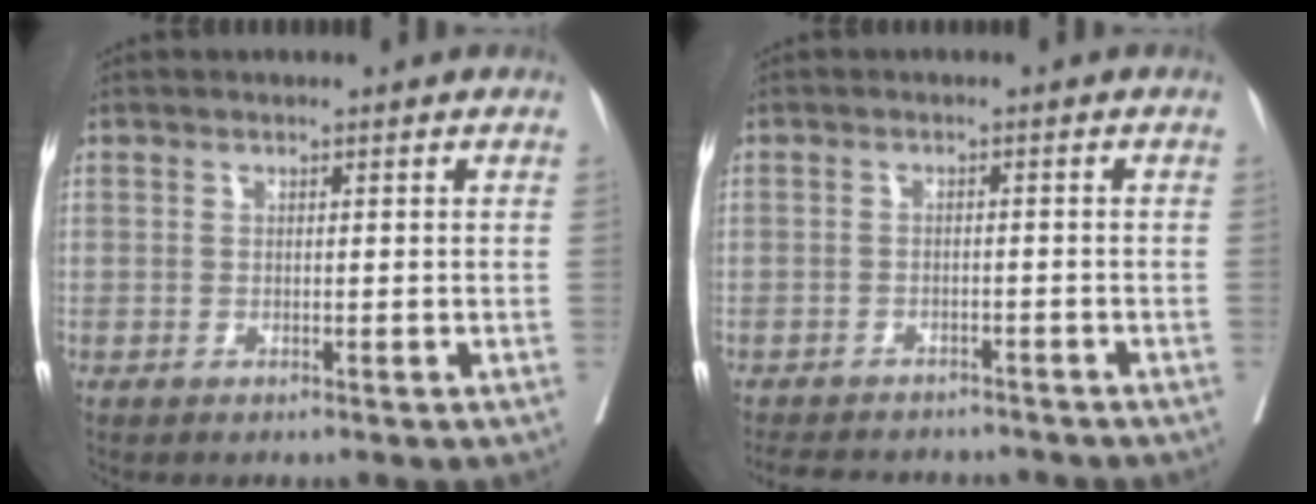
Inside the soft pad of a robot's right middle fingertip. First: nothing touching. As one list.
[{"total": 10.0, "force": [-9.0, 3.4, 2.7], "torque": [-0.051, 0.001, -0.114]}]